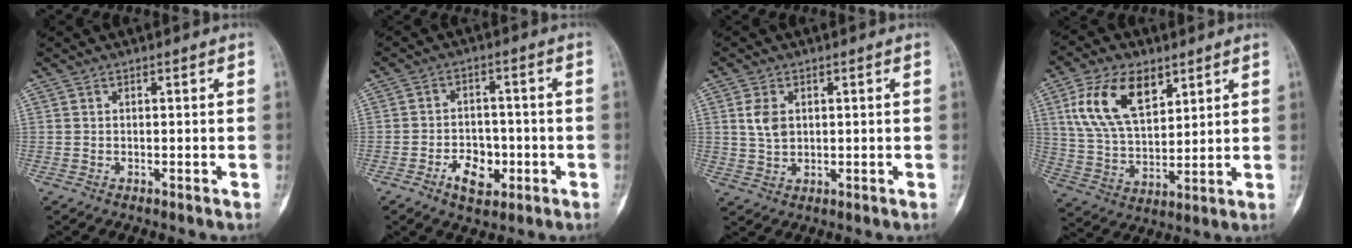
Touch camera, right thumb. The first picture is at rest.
{"total": 6.9, "force": [-2.9, 4.6, 4.3], "torque": [-0.044, 0.019, -0.045]}
{"total": 4.5, "force": [0.9, 3.0, 3.2], "torque": [-0.059, -0.001, 0.021]}
{"total": 15.2, "force": [7.0, 8.4, 10.6], "torque": [-0.180, -0.019, 0.140]}